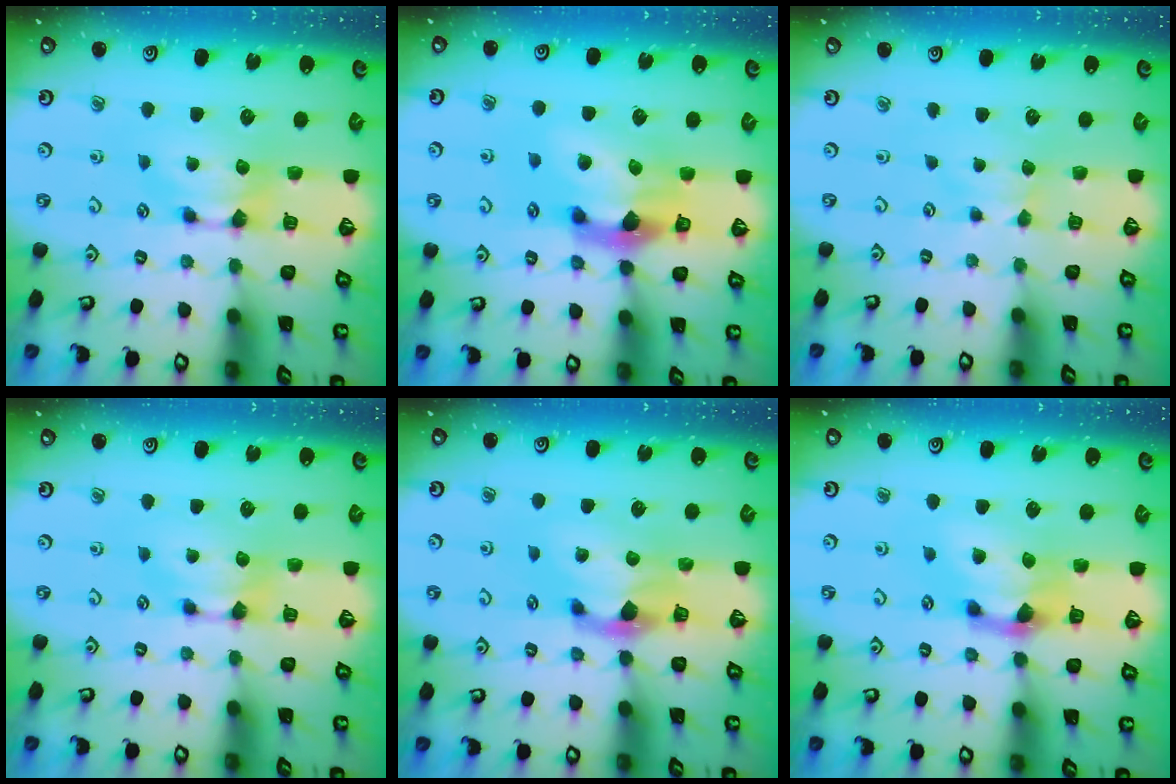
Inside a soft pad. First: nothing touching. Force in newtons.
{"total": 6.3, "press": 5.8, "slide": 2.4}
{"total": 1.7, "press": 1.6, "slide": 0.5}
{"total": 0.0}
{"total": 1.9, "press": 1.3, "slide": 1.4}
{"total": 3.0, "press": 2.4, "slide": 1.8}